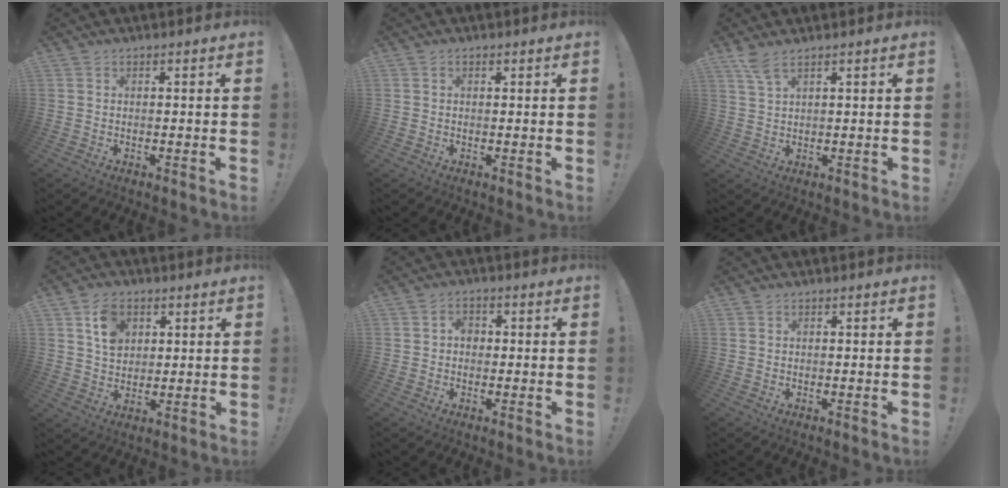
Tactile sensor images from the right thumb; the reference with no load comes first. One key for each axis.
{"total": 0.7, "fx": 0.6, "fy": 0.4, "fz": 0.3, "tx": 0.002, "ty": -0.001, "tz": 0.009}
{"total": 4.4, "fx": 3.1, "fy": 0.5, "fz": 3.1, "tx": -0.062, "ty": -0.013, "tz": 0.056}
{"total": 8.2, "fx": 3.5, "fy": 6.0, "fz": 4.3, "tx": -0.064, "ty": -0.006, "tz": 0.065}
{"total": 2.9, "fx": -0.3, "fy": 2.3, "fz": 1.7, "tx": -0.026, "ty": 0.004, "tz": -0.009}
{"total": 0.0}